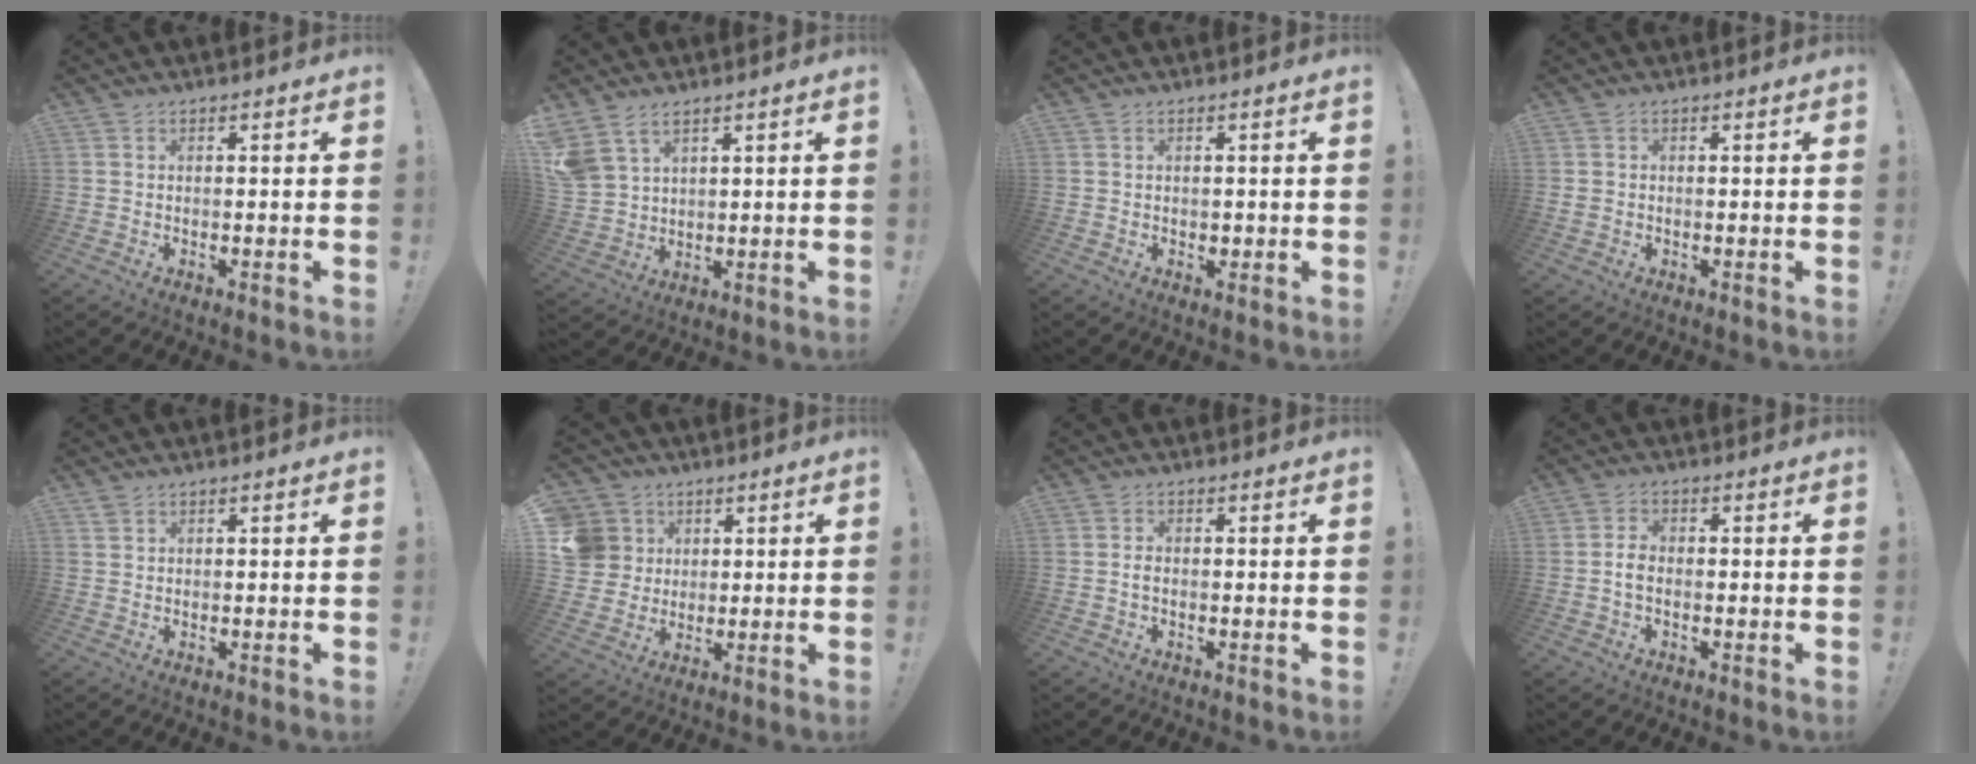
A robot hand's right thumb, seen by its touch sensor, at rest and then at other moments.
{"total": 7.2, "force": [5.0, 4.1, 3.2], "torque": [-0.069, -0.021, 0.101]}
{"total": 0.8, "force": [0.1, 0.8, 0.2], "torque": [0.000, 0.001, 0.000]}
{"total": 0.8, "force": [0.0, 0.8, 0.3], "torque": [-0.012, 0.007, 0.000]}
{"total": 1.1, "force": [0.9, 0.5, 0.4], "torque": [-0.003, -0.003, 0.017]}
{"total": 10.8, "force": [2.9, 9.9, 3.1], "torque": [-0.056, -0.006, 0.064]}
{"total": 1.2, "force": [-0.4, 0.6, 1.0], "torque": [-0.026, 0.006, -0.006]}
{"total": 3.1, "force": [-0.8, 1.8, 2.4], "torque": [-0.039, 0.008, -0.013]}